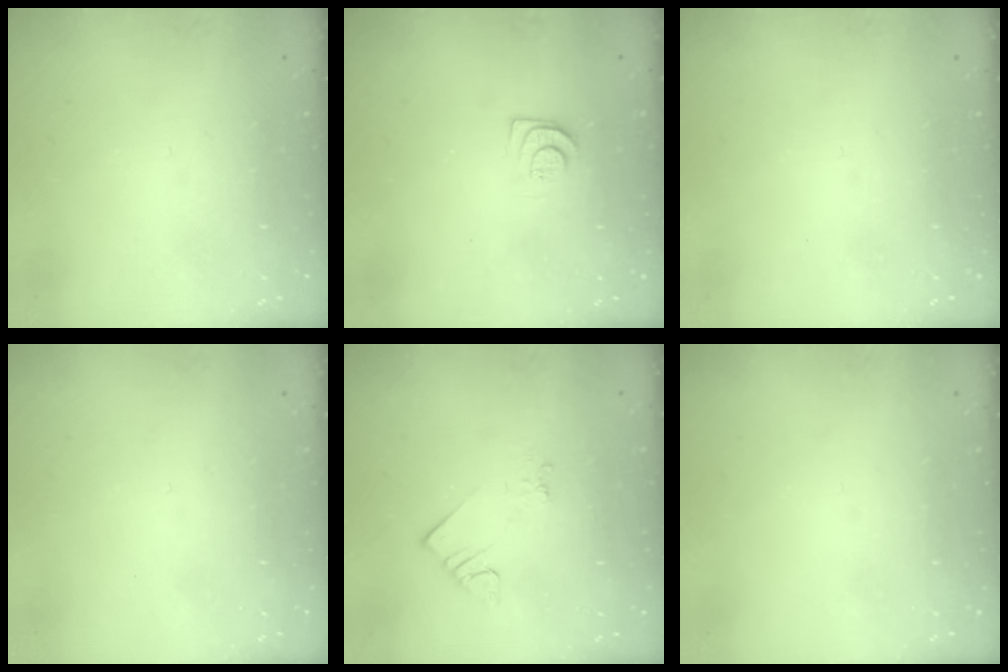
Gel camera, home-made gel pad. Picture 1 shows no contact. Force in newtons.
{"total": 7.9, "press": 7.8, "slide": 0.7}
{"total": 0.0}
{"total": 1.6, "press": 1.6, "slide": 0.1}
{"total": 2.1, "press": 2.0, "slide": 0.5}
{"total": 0.0}